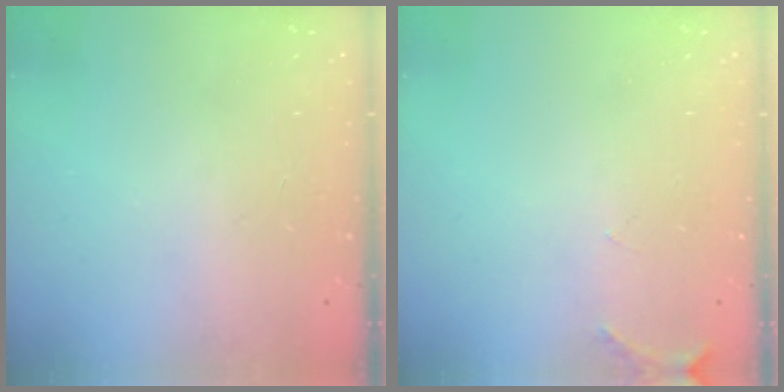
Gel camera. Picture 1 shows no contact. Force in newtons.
{"total": 5.6, "press": 5.4, "slide": 1.3}